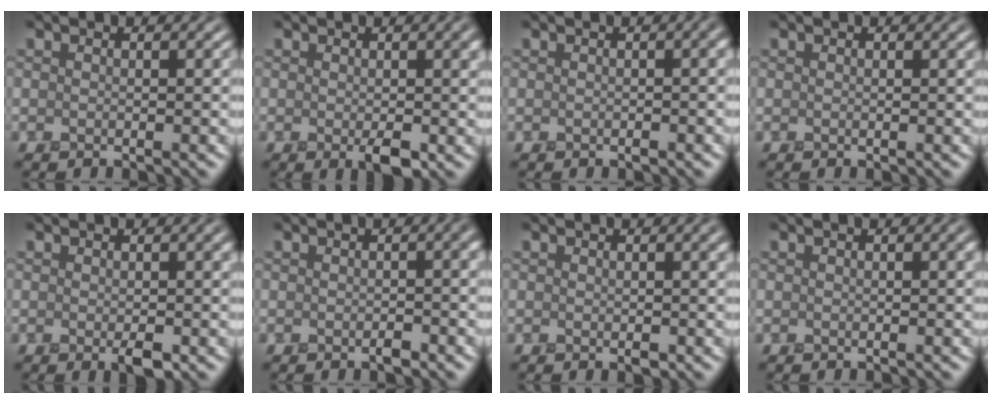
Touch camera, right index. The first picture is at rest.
{"total": 2.7, "force": [-0.4, 0.8, 2.6], "torque": [-0.046, -0.003, -0.005]}
{"total": 2.0, "force": [-0.3, 0.7, 1.8], "torque": [-0.018, 0.003, -0.003]}
{"total": 0.0}
{"total": 1.8, "force": [-0.5, 0.4, 1.6], "torque": [-0.034, -0.002, -0.008]}
{"total": 1.9, "force": [-0.7, 0.5, 1.7], "torque": [-0.029, -0.001, -0.014]}
{"total": 1.0, "force": [-0.1, 0.2, 0.9], "torque": [-0.019, 0.000, -0.001]}
{"total": 1.1, "force": [0.2, 0.3, 1.0], "torque": [-0.012, 0.007, 0.000]}